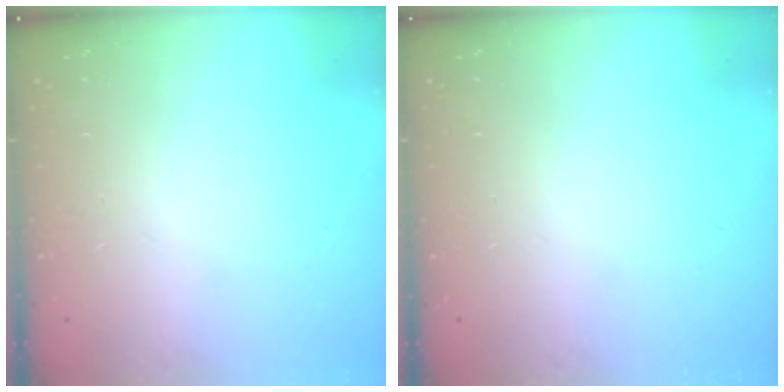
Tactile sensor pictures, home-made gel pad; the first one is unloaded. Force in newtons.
{"total": 0.0}